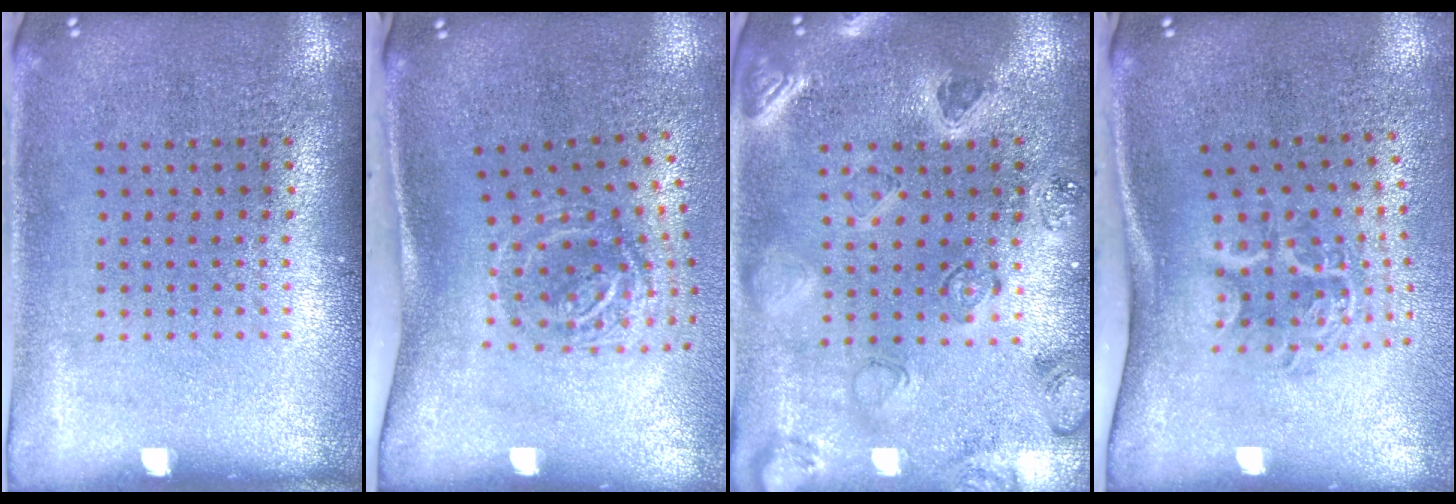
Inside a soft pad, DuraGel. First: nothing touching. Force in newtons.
{"total": 2.0, "press": 1.3, "slide": 1.6}
{"total": 1.1, "press": 1.1, "slide": 0.3}
{"total": 2.1, "press": 1.4, "slide": 1.6}